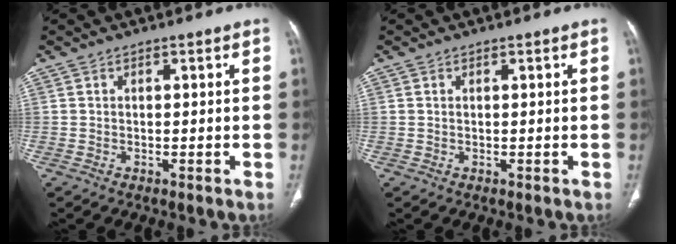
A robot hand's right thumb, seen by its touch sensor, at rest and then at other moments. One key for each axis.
{"total": 0.0}